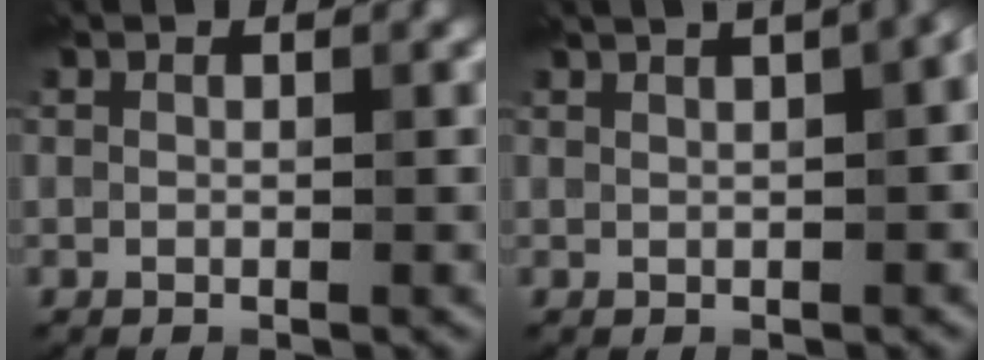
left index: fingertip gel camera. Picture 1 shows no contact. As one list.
[{"total": 7.2, "force": [3.5, 2.7, 5.7], "torque": [-0.058, 0.042, 0.033]}]